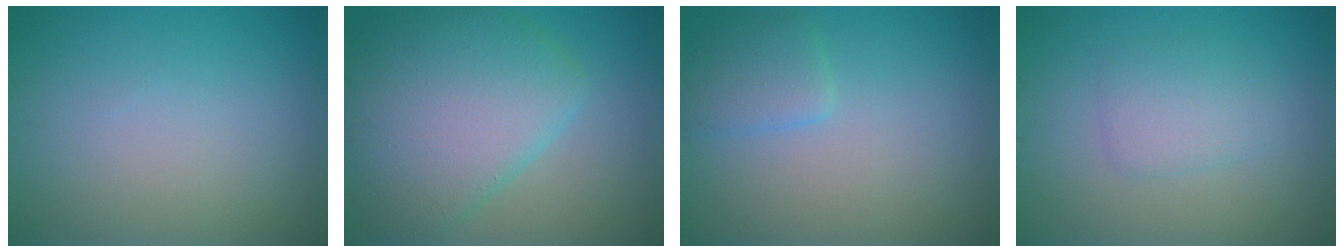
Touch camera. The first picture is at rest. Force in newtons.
{"total": 8.4, "press": 8.4, "slide": 0.5}
{"total": 2.1, "press": 2.1, "slide": 0.2}
{"total": 2.3, "press": 2.3, "slide": 0.0}